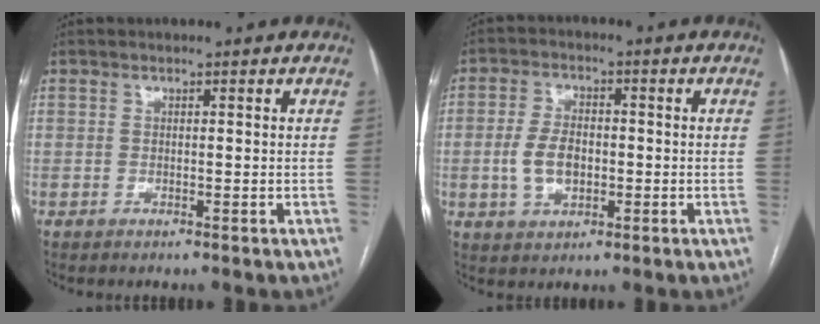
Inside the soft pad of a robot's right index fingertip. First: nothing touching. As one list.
[{"total": 6.4, "force": [-1.0, 3.8, 5.1], "torque": [-0.110, 0.009, -0.013]}]